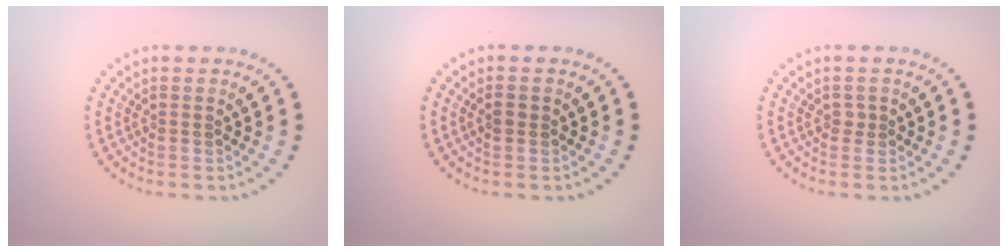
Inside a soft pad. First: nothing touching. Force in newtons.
{"total": 0.9, "press": 0.8, "slide": 0.2}
{"total": 0.7, "press": 0.6, "slide": 0.4}